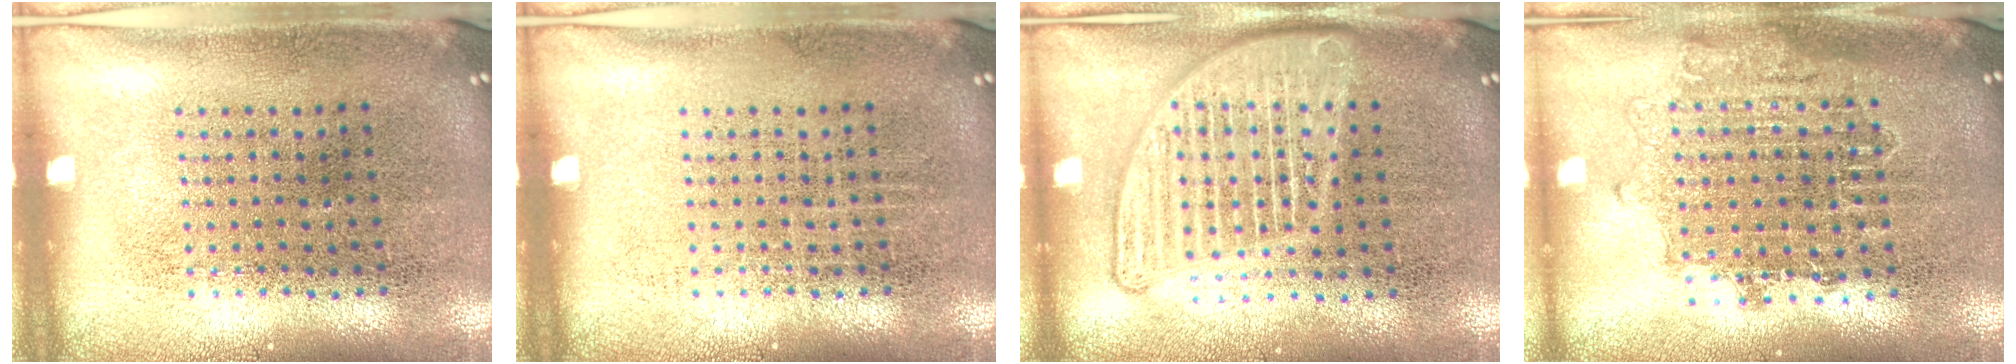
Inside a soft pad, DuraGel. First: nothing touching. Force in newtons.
{"total": 0.0}
{"total": 3.0, "press": 3.0, "slide": 0.3}
{"total": 1.6, "press": 1.3, "slide": 0.9}